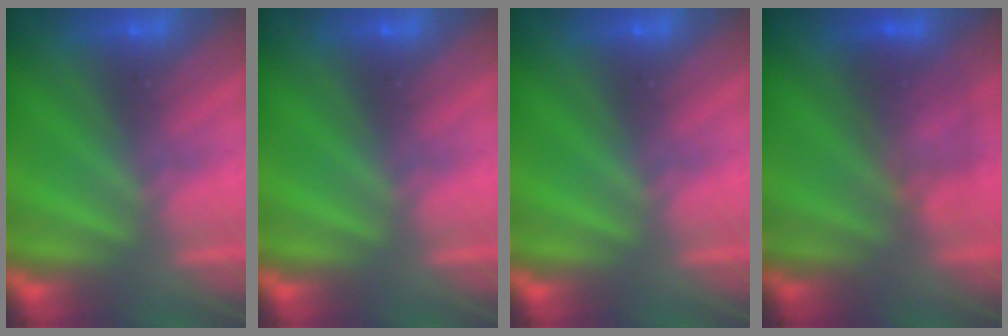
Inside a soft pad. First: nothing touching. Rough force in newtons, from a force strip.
{"total": 0.0}
{"total": 0.0}
{"total": 2.5}